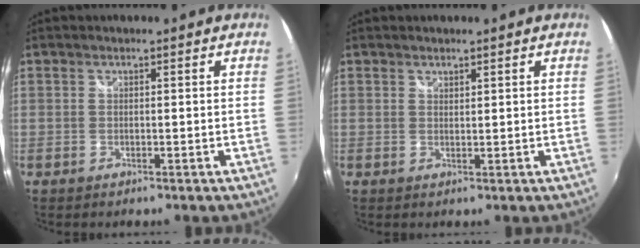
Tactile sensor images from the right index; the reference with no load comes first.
{"total": 0.9, "force": [0.8, 0.2, 0.1], "torque": [-0.001, 0.000, 0.015]}